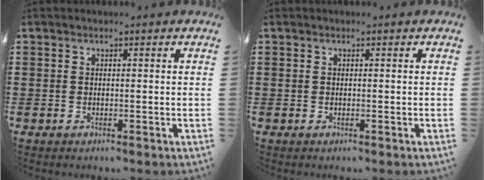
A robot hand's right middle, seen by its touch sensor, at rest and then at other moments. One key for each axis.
{"total": 0.0}